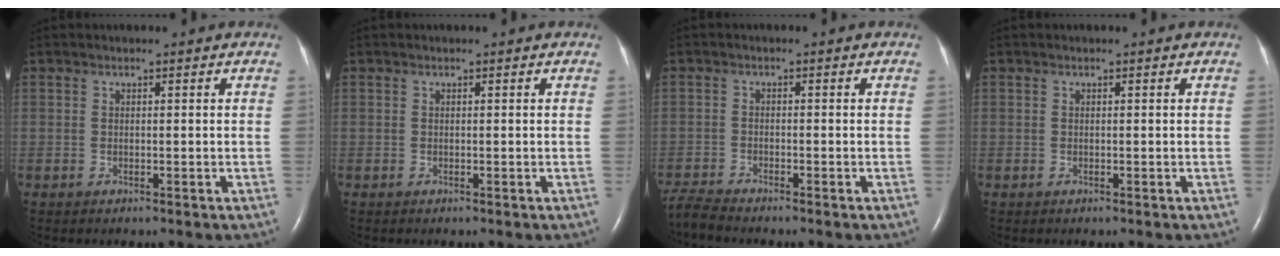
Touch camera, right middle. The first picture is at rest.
{"total": 0.0}
{"total": 3.2, "force": [-3.0, -0.9, 0.1], "torque": [-0.014, -0.021, -0.062]}
{"total": 0.0}